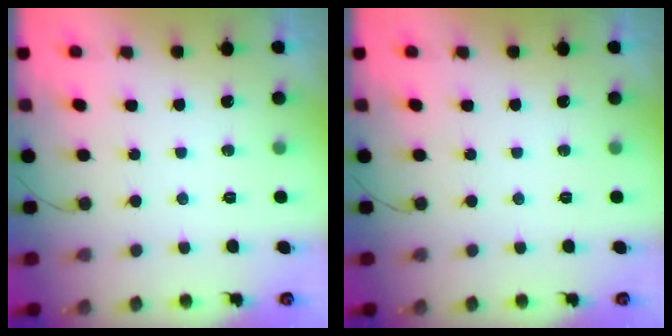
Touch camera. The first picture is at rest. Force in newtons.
{"total": 0.0}